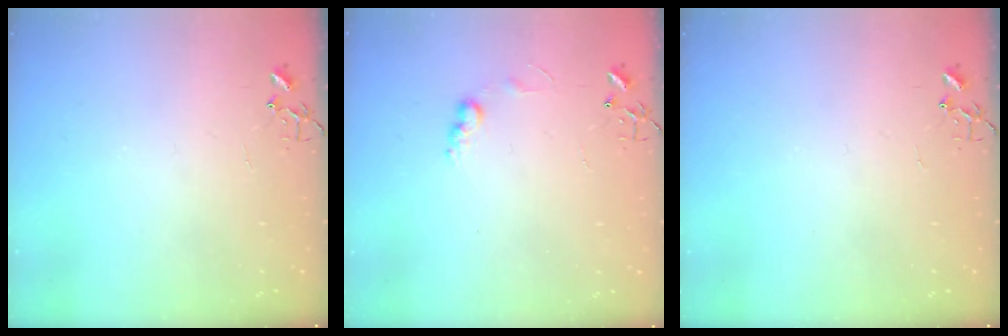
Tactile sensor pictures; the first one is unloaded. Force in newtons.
{"total": 6.6, "press": 6.5, "slide": 0.4}
{"total": 0.0}